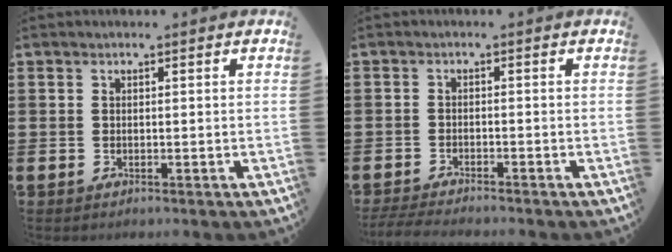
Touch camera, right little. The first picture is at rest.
{"total": 2.1, "force": [-2.0, 0.0, 0.6], "torque": [-0.009, 0.003, -0.039]}